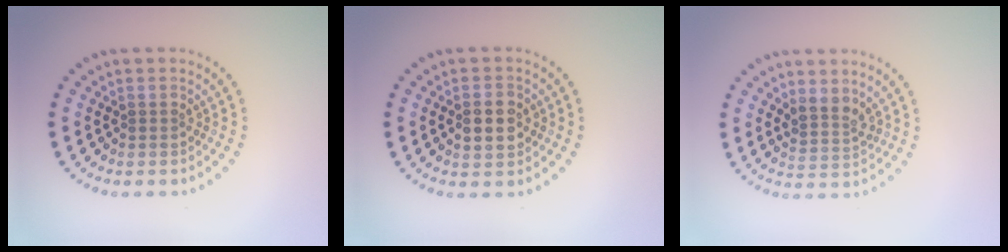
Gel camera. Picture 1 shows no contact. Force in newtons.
{"total": 2.9, "press": 2.9, "slide": 0.2}
{"total": 2.3, "press": 1.8, "slide": 1.5}